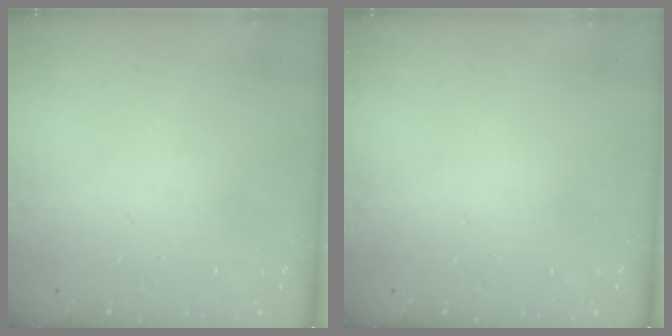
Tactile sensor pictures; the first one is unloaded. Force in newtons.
{"total": 0.0}